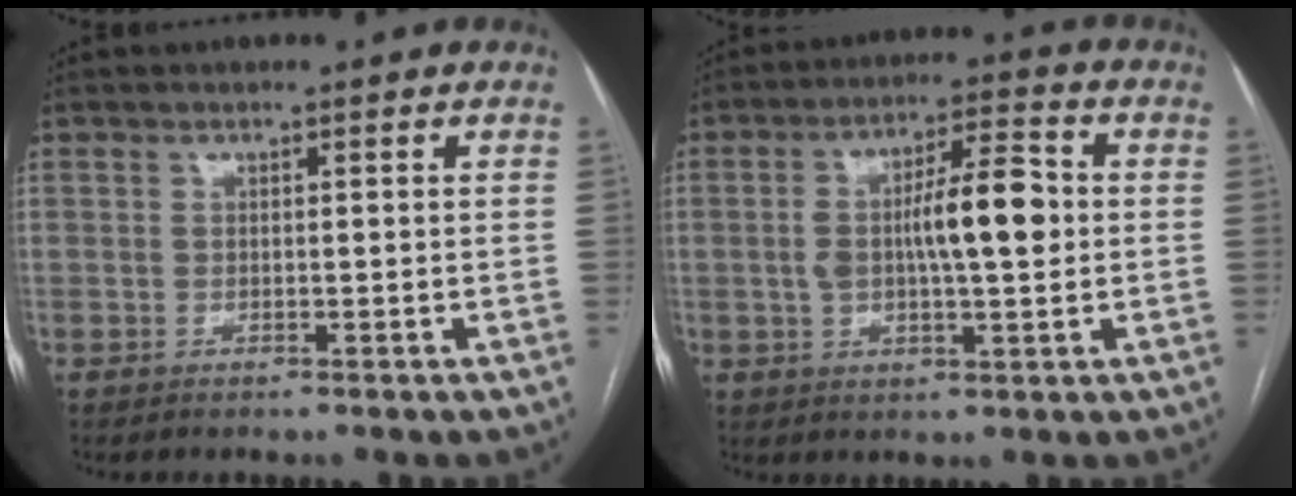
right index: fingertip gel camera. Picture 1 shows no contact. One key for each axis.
{"total": 10.8, "fx": 0.4, "fy": 2.8, "fz": 10.5, "tx": -0.185, "ty": 0.022, "tz": 0.007}